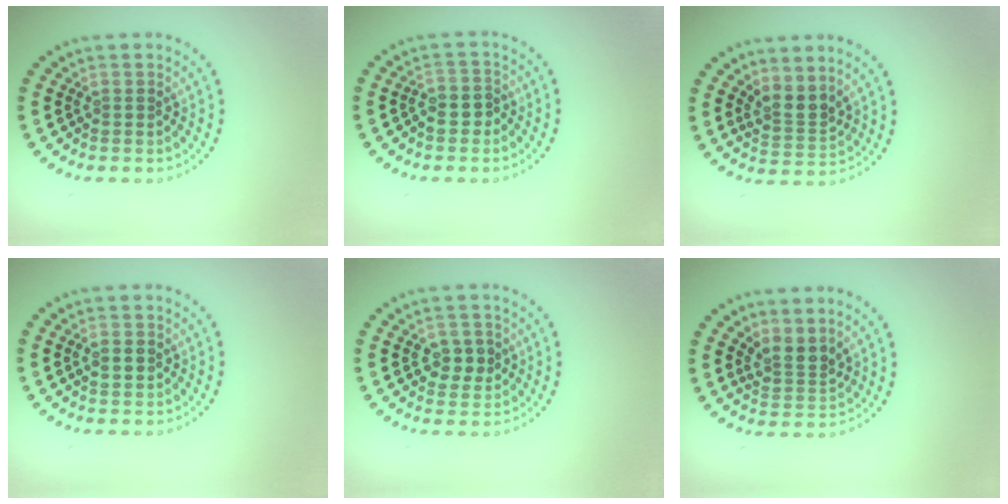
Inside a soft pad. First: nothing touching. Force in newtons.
{"total": 2.4, "press": 2.2, "slide": 0.8}
{"total": 2.6, "press": 2.0, "slide": 1.6}
{"total": 2.0, "press": 2.0, "slide": 0.0}
{"total": 2.8, "press": 2.8, "slide": 0.3}
{"total": 2.4, "press": 1.8, "slide": 1.7}